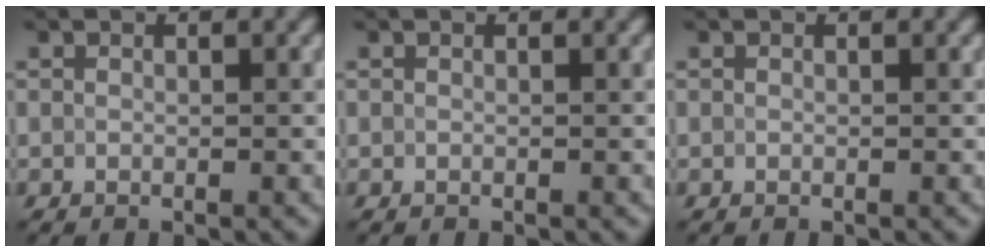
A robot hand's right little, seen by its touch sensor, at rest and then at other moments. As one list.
[{"total": 0.0}, {"total": 0.0}]